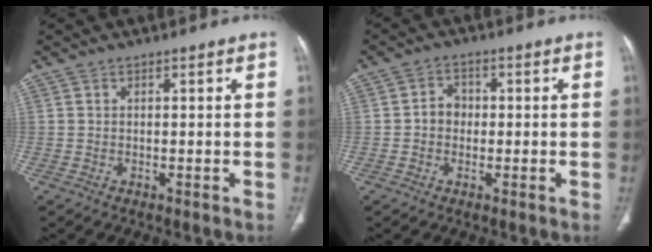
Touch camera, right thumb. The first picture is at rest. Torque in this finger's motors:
{"motor_torque": [0.28, 0.92, 0.43, -0.28, 0.00]}